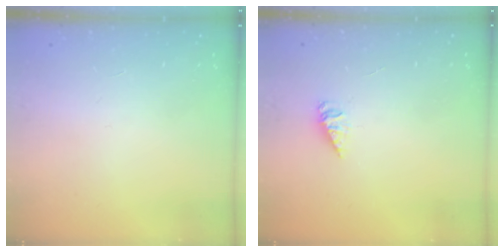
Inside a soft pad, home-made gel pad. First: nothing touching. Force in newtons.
{"total": 2.2, "press": 2.2, "slide": 0.3}